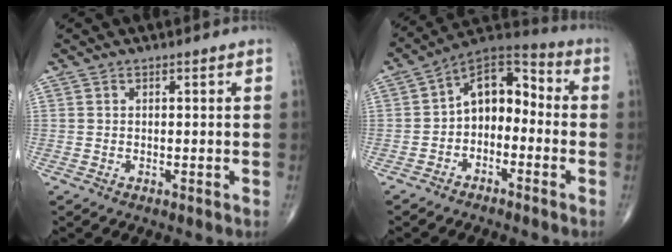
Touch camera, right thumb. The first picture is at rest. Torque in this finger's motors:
{"motor_torque": [-0.08, 0.39, 0.60, 0.34, 0.11]}